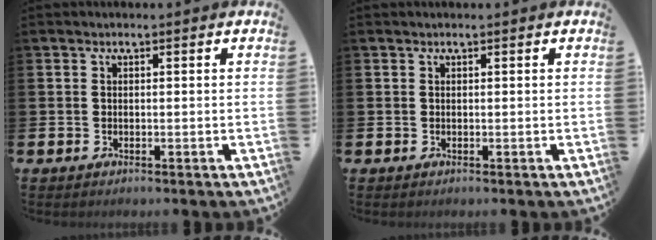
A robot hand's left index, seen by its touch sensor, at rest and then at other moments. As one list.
[{"total": 0.0}]